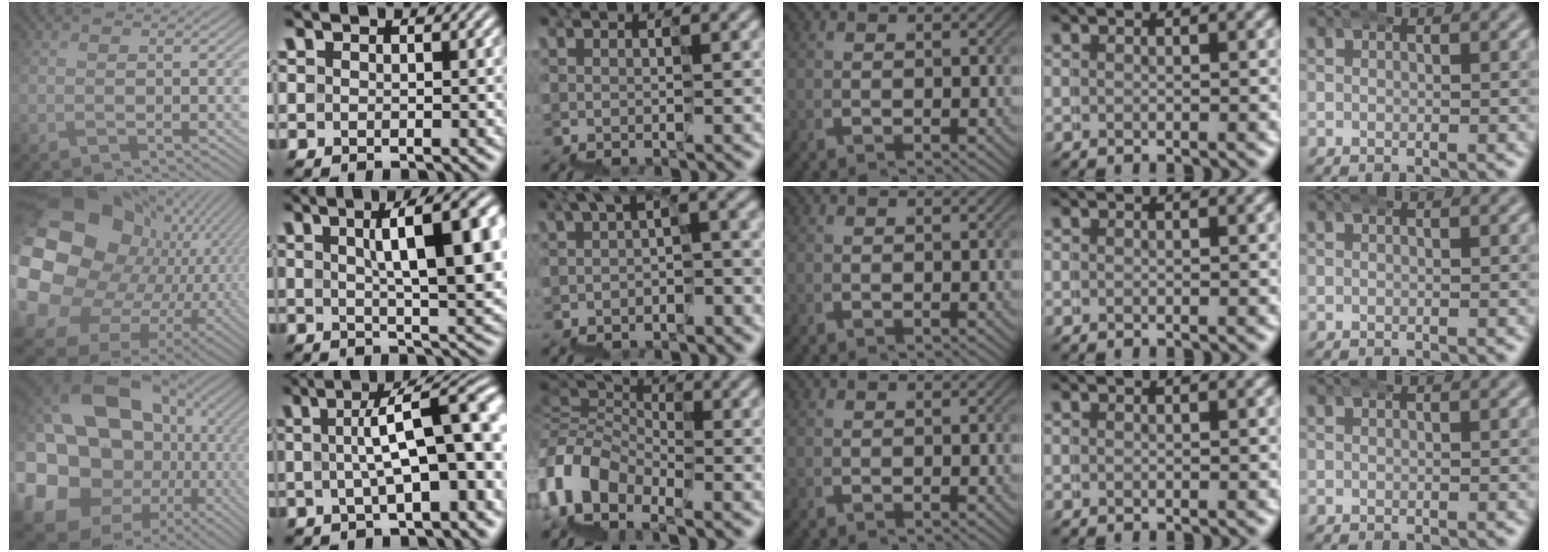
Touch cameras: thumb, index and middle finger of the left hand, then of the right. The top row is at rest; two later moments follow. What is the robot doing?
{"motion": "wrap", "object": "belt"}